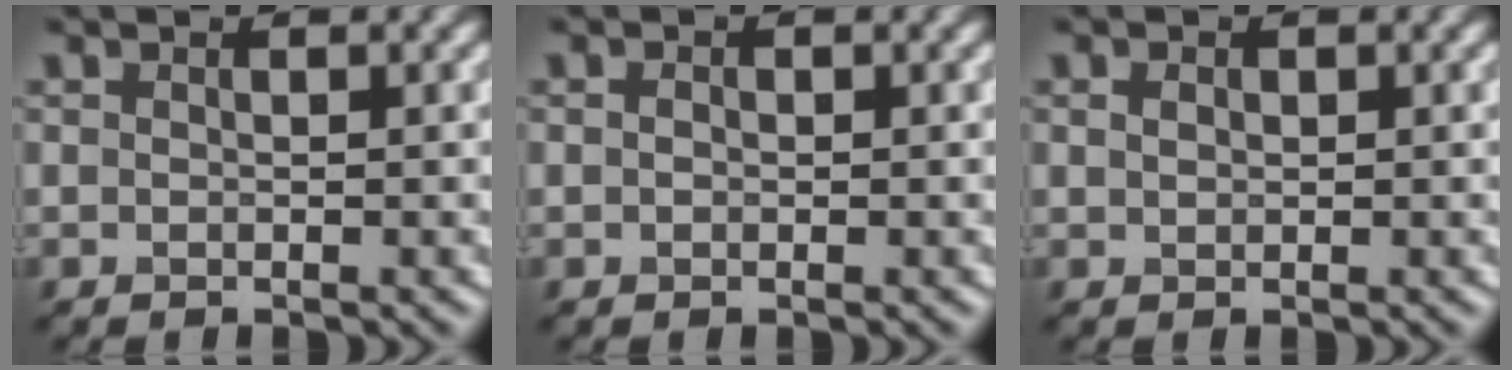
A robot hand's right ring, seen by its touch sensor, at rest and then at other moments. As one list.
[{"total": 0.7, "force": [0.0, 0.5, 0.4], "torque": [-0.006, -0.002, -0.001]}, {"total": 0.9, "force": [0.3, 0.7, 0.5], "torque": [-0.013, 0.000, 0.005]}]